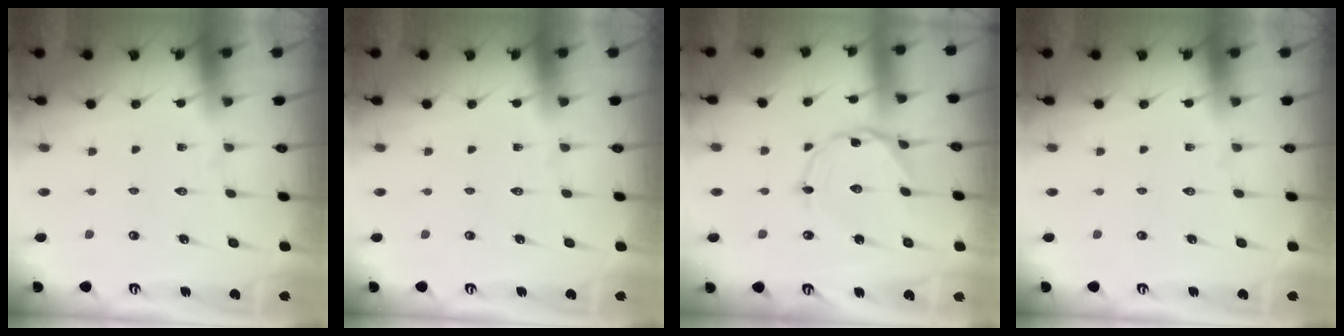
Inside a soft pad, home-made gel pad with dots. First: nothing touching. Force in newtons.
{"total": 0.0}
{"total": 1.2, "press": 1.2, "slide": 0.3}
{"total": 0.0}